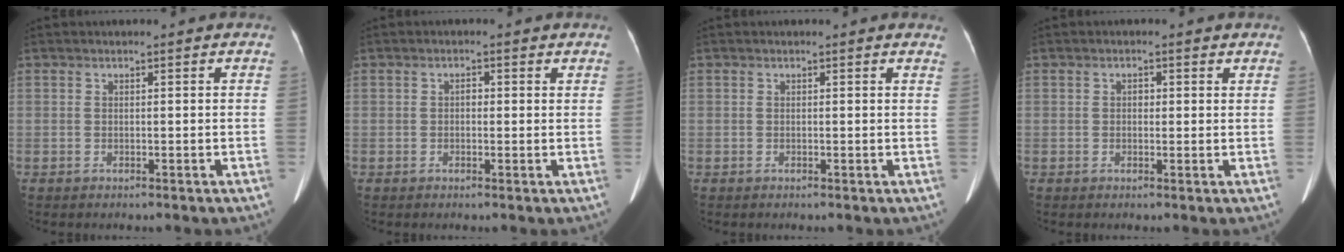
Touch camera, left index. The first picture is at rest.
{"total": 1.2, "force": [0.3, 0.9, 0.8], "torque": [-0.012, 0.007, 0.002]}
{"total": 2.8, "force": [2.7, 0.4, 0.7], "torque": [-0.007, -0.006, 0.011]}
{"total": 1.4, "force": [0.6, 1.0, 0.8], "torque": [-0.010, 0.007, 0.006]}